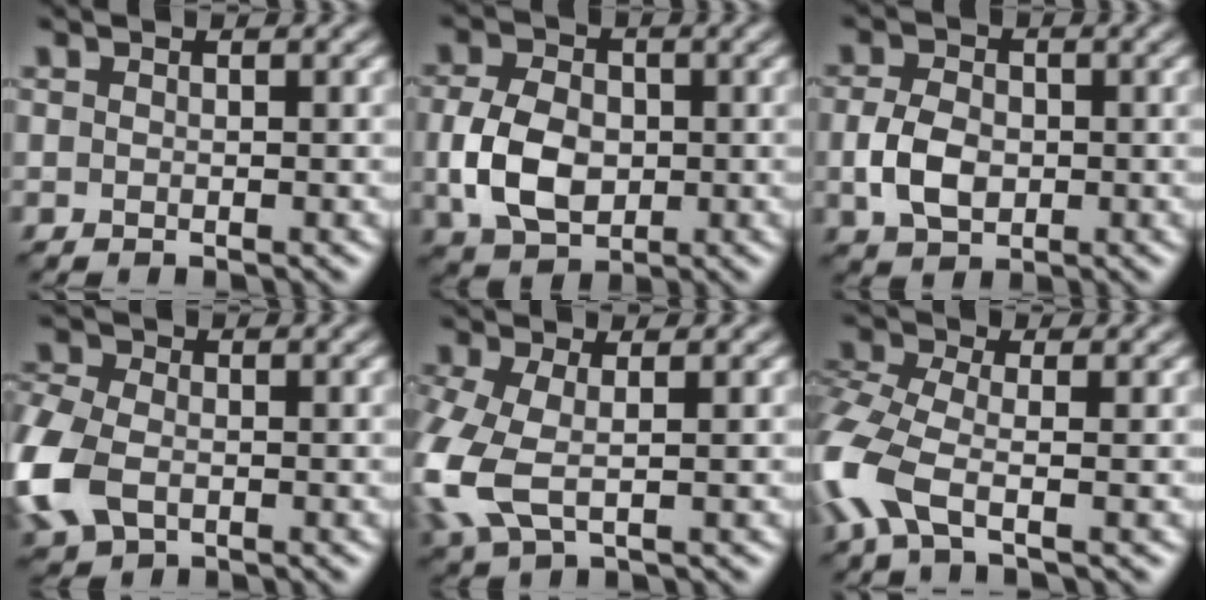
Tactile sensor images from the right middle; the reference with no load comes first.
{"total": 5.6, "force": [-0.8, 4.0, 3.9], "torque": [-0.090, -0.005, -0.018]}
{"total": 3.8, "force": [-0.7, 2.7, 2.6], "torque": [-0.057, -0.002, -0.019]}
{"total": 8.0, "force": [-1.9, 5.5, 5.5], "torque": [-0.174, -0.013, -0.043]}
{"total": 5.8, "force": [-0.9, 3.0, 4.9], "torque": [-0.142, -0.005, -0.024]}
{"total": 6.5, "force": [-2.6, 2.7, 5.3], "torque": [-0.140, -0.005, -0.075]}